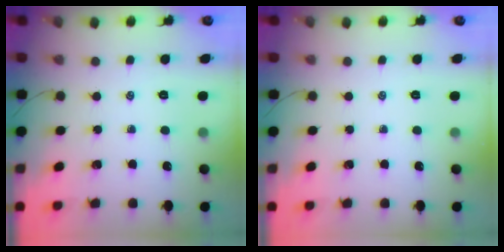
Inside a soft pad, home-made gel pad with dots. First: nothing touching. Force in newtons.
{"total": 0.0}